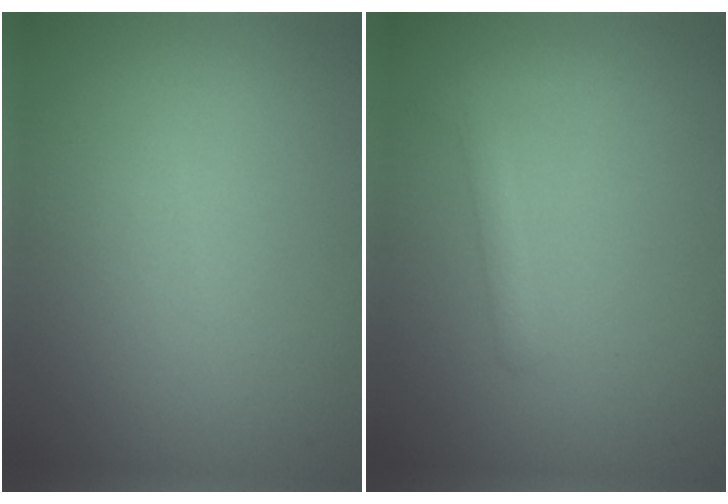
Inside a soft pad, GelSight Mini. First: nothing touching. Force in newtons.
{"total": 1.3, "press": 1.3, "slide": 0.1}